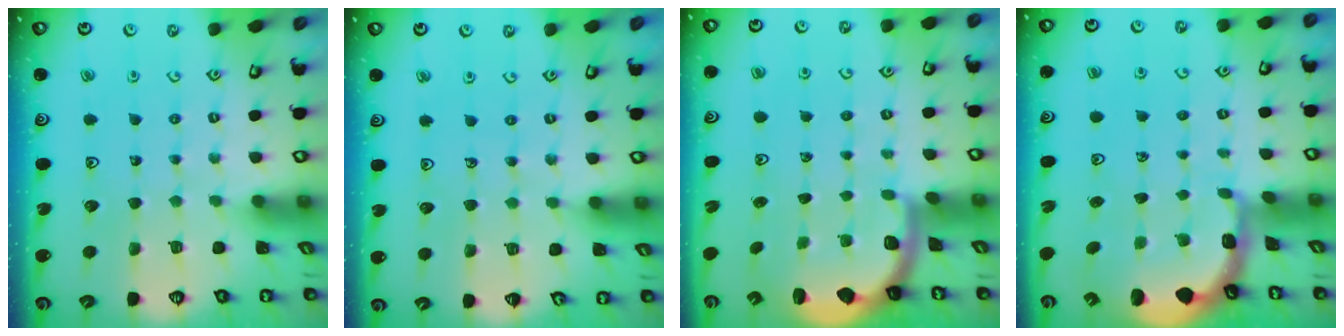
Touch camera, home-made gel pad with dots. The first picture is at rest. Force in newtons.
{"total": 3.6, "press": 3.5, "slide": 1.0}
{"total": 2.0, "press": 2.0, "slide": 0.5}
{"total": 1.5, "press": 1.2, "slide": 0.7}